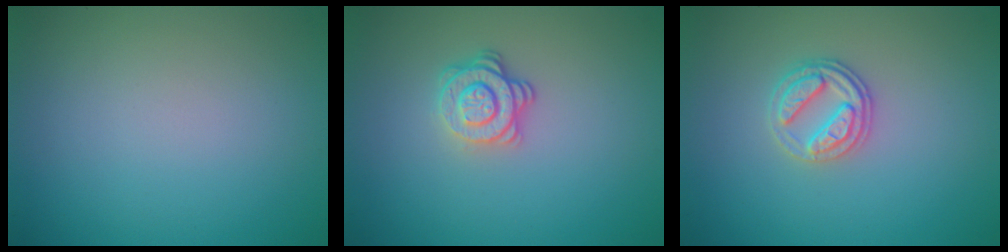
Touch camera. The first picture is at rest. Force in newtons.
{"total": 2.9, "press": 2.5, "slide": 1.6}
{"total": 2.7, "press": 2.6, "slide": 0.8}